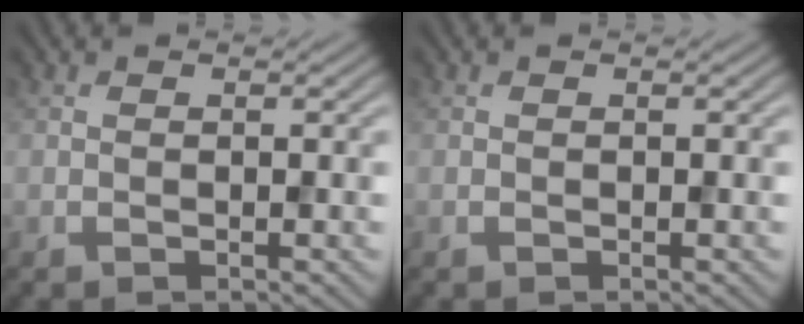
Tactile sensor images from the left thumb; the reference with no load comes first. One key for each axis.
{"total": 0.0}